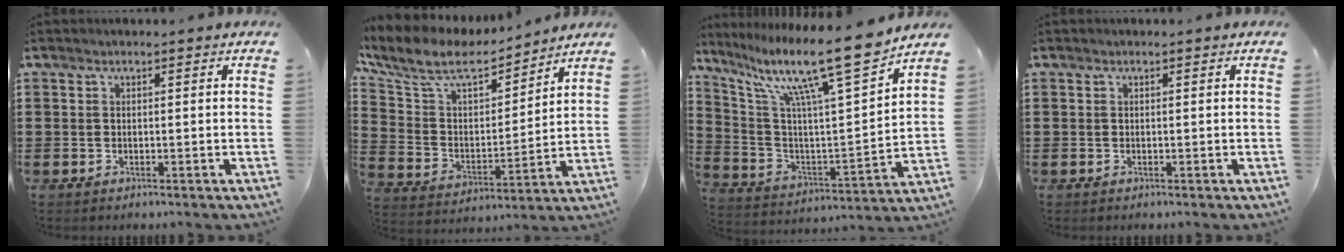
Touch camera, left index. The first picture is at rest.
{"total": 9.8, "force": [8.1, 3.1, 4.5], "torque": [-0.125, -0.045, 0.138]}
{"total": 15.0, "force": [11.3, 1.2, 9.8], "torque": [-0.200, -0.071, 0.178]}
{"total": 0.0}